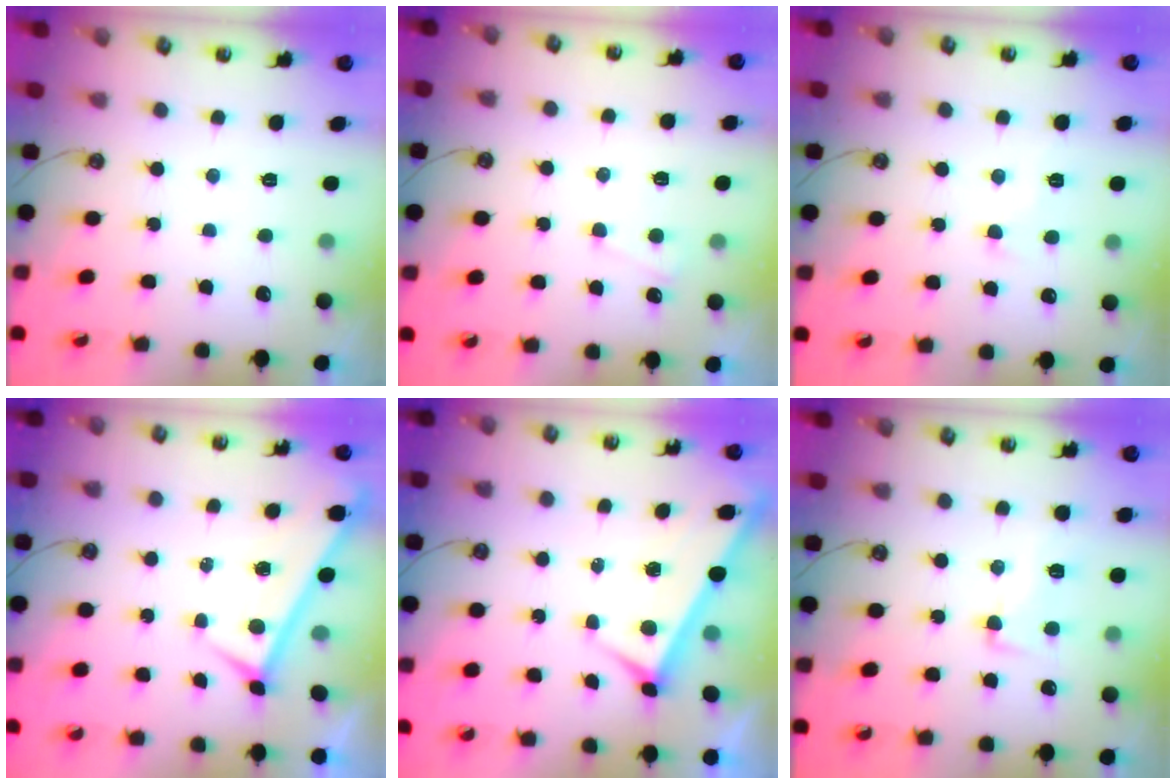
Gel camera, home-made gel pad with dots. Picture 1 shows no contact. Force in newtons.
{"total": 2.2, "press": 2.1, "slide": 0.6}
{"total": 2.0, "press": 1.9, "slide": 0.6}
{"total": 0.0}
{"total": 3.9, "press": 3.9, "slide": 0.2}
{"total": 3.2, "press": 2.8, "slide": 1.5}